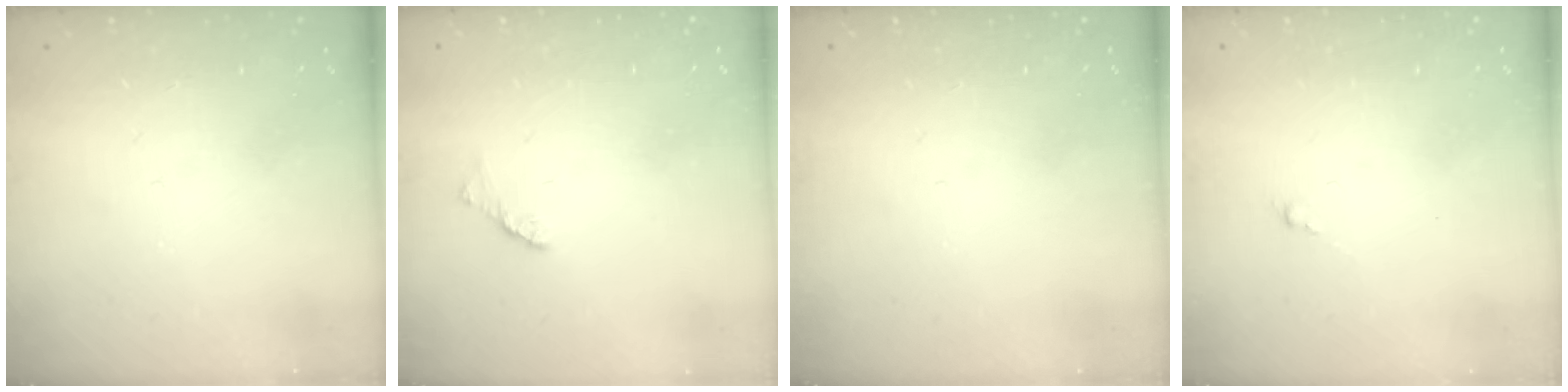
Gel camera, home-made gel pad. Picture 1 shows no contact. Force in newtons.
{"total": 1.7, "press": 1.6, "slide": 0.4}
{"total": 0.0}
{"total": 0.5, "press": 0.4, "slide": 0.4}